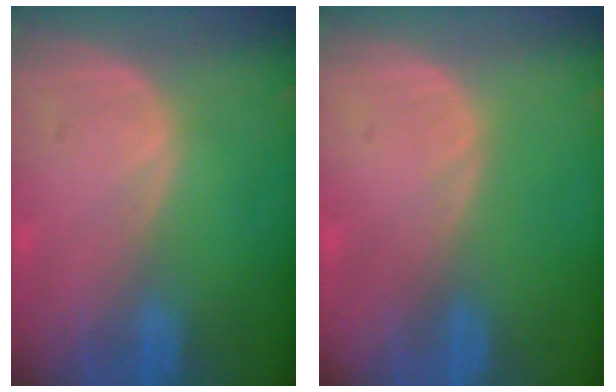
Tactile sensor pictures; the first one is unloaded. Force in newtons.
{"total": 0.0}